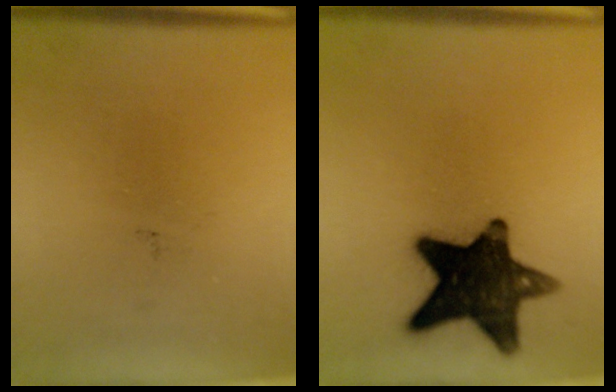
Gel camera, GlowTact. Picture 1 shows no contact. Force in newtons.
{"total": 15.8}